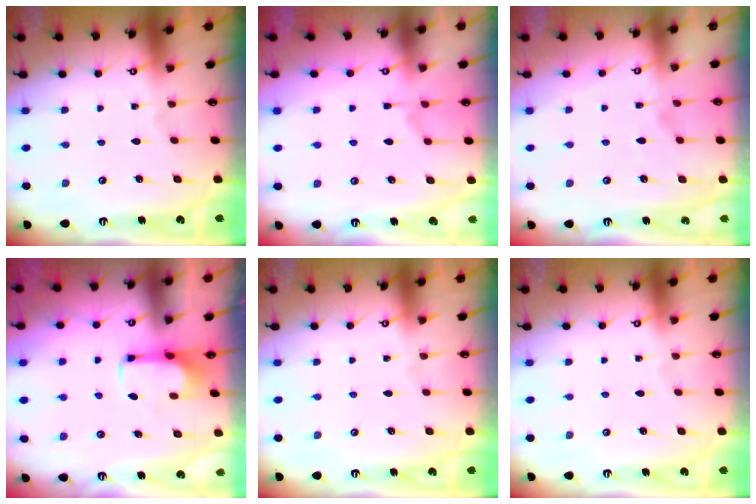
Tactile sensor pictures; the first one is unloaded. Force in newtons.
{"total": 2.4, "press": 2.2, "slide": 1.1}
{"total": 2.7, "press": 2.5, "slide": 1.0}
{"total": 2.0, "press": 1.9, "slide": 0.4}
{"total": 0.0}
{"total": 0.0}